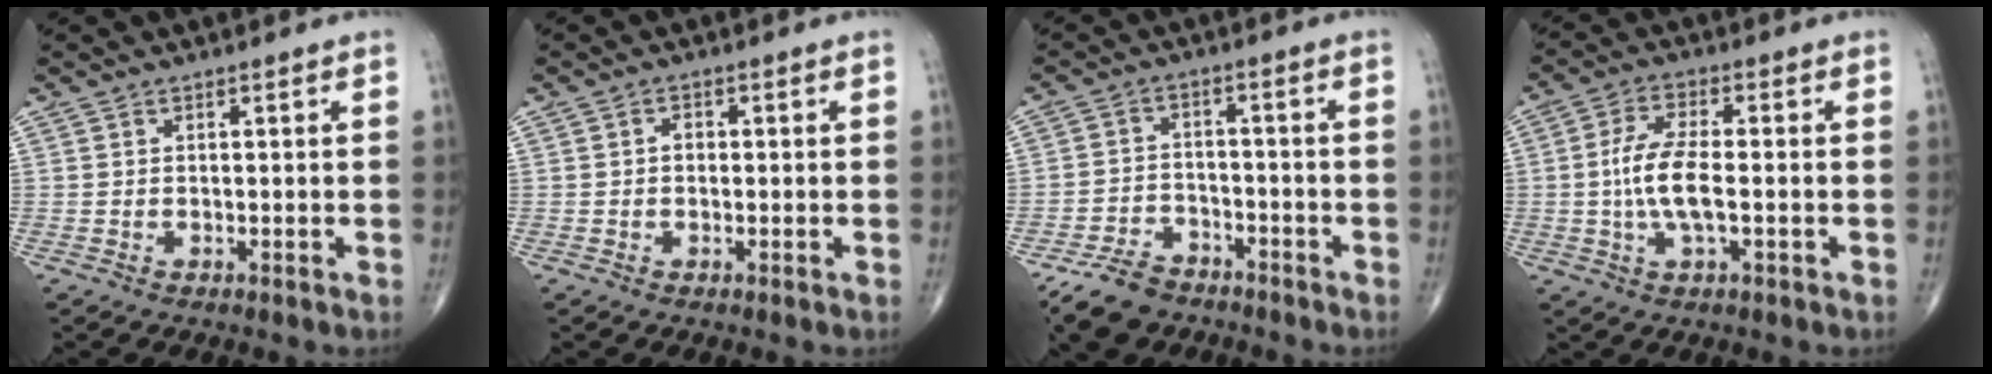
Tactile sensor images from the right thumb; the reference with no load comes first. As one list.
[{"total": 1.5, "force": [-0.1, 1.1, 0.9], "torque": [-0.007, 0.006, -0.004]}, {"total": 8.3, "force": [-6.3, 4.6, 2.8], "torque": [-0.045, 0.029, -0.114]}, {"total": 7.5, "force": [-0.6, 2.9, 6.9], "torque": [-0.144, -0.002, -0.014]}]